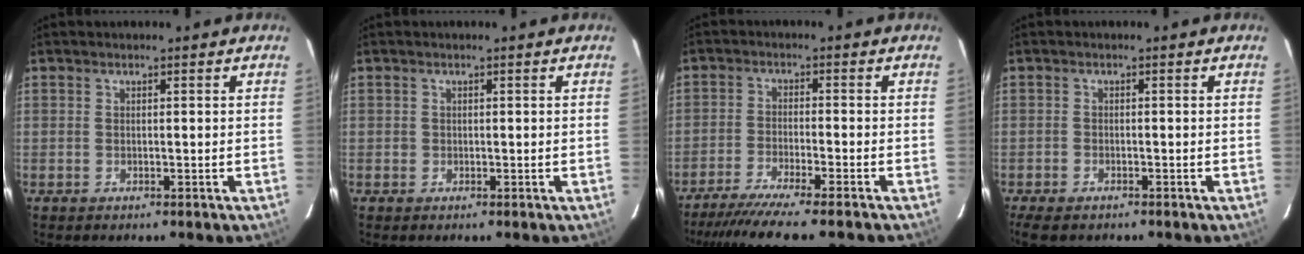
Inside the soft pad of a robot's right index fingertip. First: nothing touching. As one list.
[{"total": 0.7, "force": [-0.1, 0.7, 0.0], "torque": [0.001, 0.000, -0.002]}, {"total": 10.9, "force": [-9.5, -0.3, 5.4], "torque": [-0.121, -0.030, -0.156]}, {"total": 4.7, "force": [-3.7, 2.0, 2.1], "torque": [-0.061, -0.020, -0.065]}]